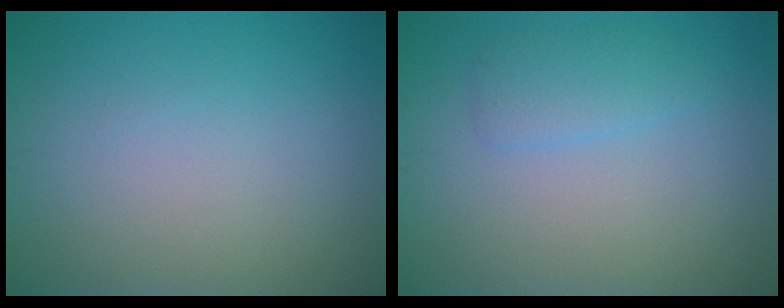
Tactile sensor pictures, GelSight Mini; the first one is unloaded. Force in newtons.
{"total": 1.9, "press": 1.9, "slide": 0.1}